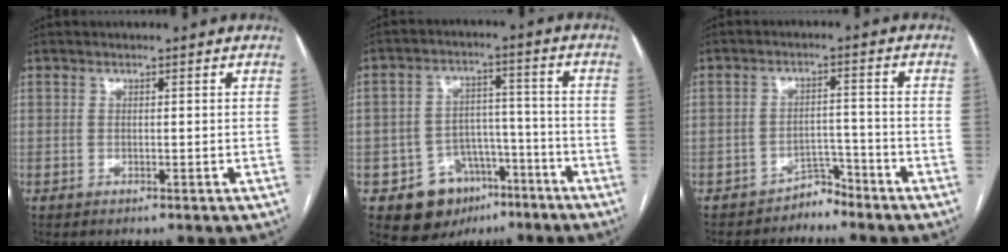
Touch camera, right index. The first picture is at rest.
{"total": 10.7, "force": [-5.9, 8.1, 3.5], "torque": [-0.044, 0.038, -0.081]}
{"total": 3.1, "force": [-3.0, 0.9, -0.2], "torque": [0.014, 0.002, -0.048]}